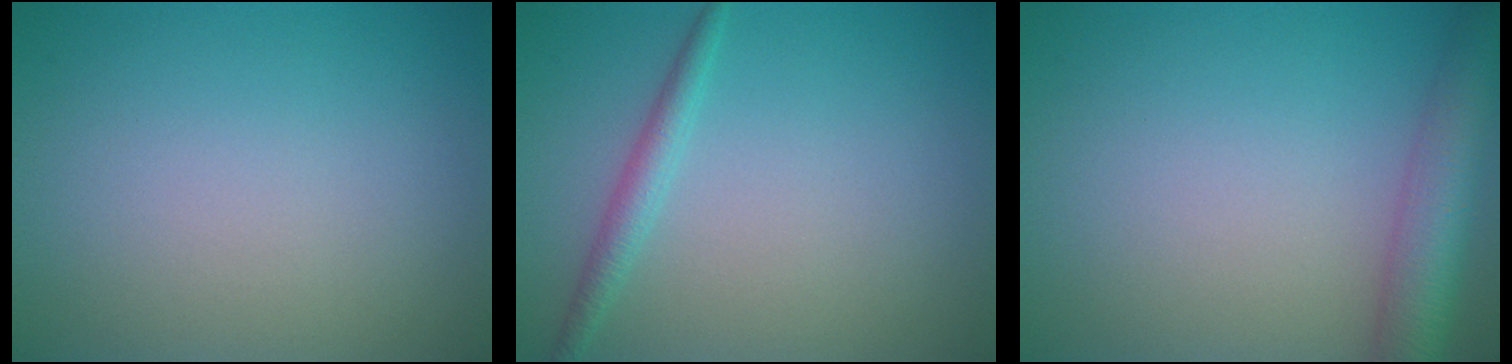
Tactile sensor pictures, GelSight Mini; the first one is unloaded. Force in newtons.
{"total": 1.8, "press": 1.8, "slide": 0.0}
{"total": 5.3, "press": 5.3, "slide": 0.3}